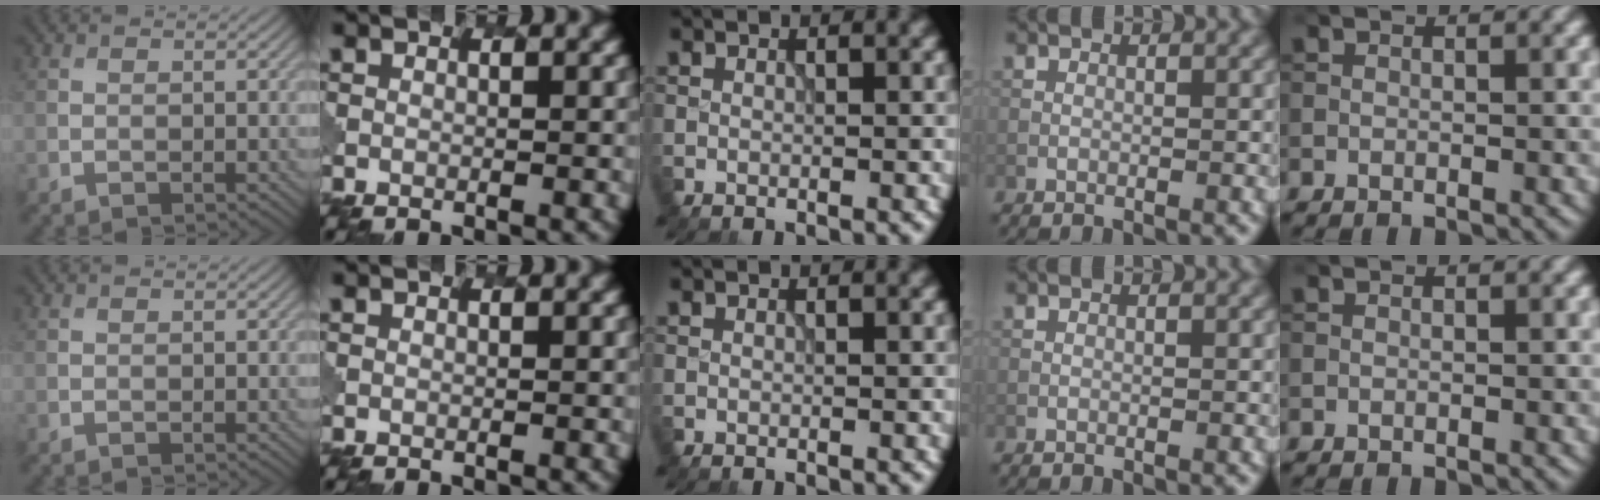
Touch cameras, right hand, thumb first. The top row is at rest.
{}